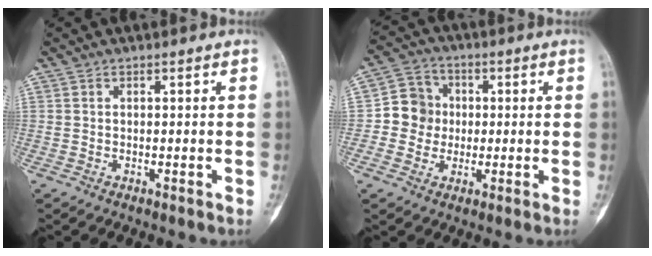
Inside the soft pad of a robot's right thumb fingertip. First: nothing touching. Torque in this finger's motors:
{"motor_torque": [0.66, 0.66, -0.05, -0.24, -0.12]}